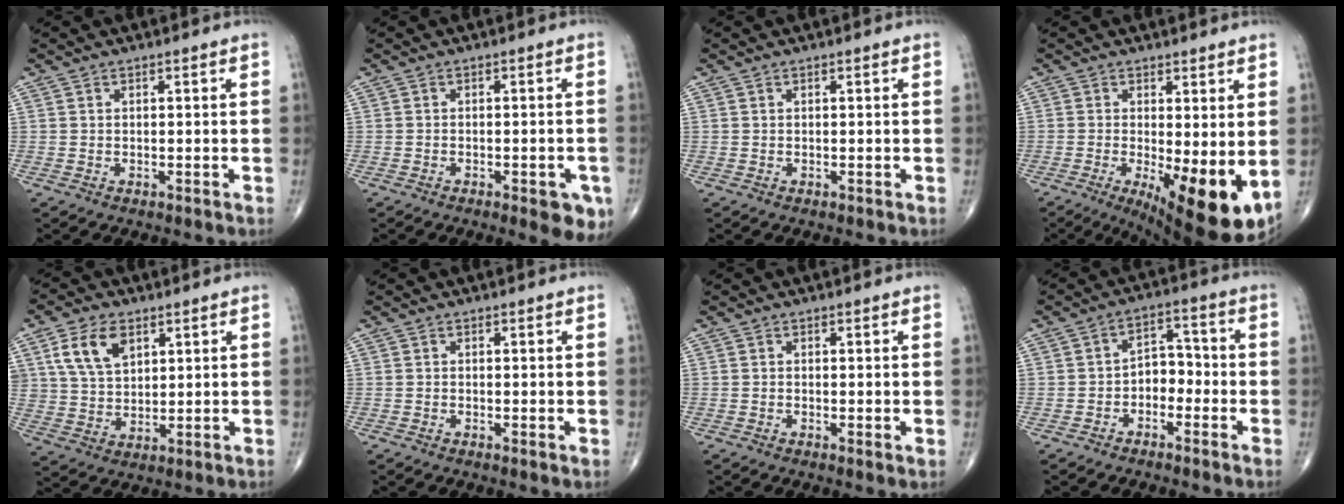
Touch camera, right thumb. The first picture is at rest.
{"total": 5.9, "force": [-2.8, 2.2, 4.8], "torque": [-0.042, 0.004, -0.030]}
{"total": 0.0}
{"total": 13.2, "force": [-2.4, 4.3, 12.3], "torque": [-0.180, -0.029, -0.022]}
{"total": 9.3, "force": [4.2, 5.9, 5.8], "torque": [-0.095, -0.014, 0.084]}
{"total": 0.6, "force": [0.0, 0.1, 0.5], "torque": [-0.013, -0.004, -0.004]}
{"total": 0.9, "force": [0.0, 0.2, 0.8], "torque": [-0.016, -0.005, -0.003]}
{"total": 5.5, "force": [-2.1, 3.9, 3.2], "torque": [-0.025, 0.033, -0.048]}